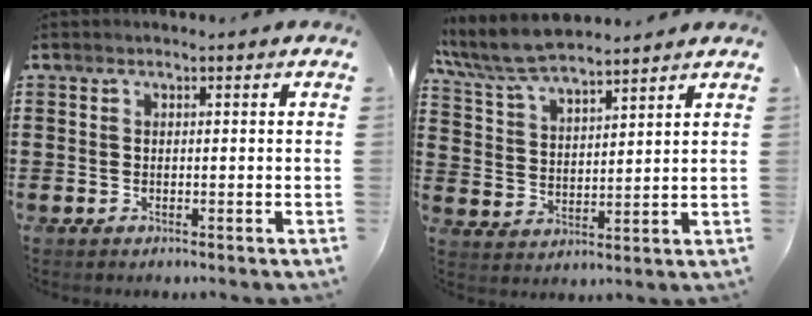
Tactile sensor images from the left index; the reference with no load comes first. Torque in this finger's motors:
{"motor_torque": [1.19, -0.95, 0.44, 0.16]}